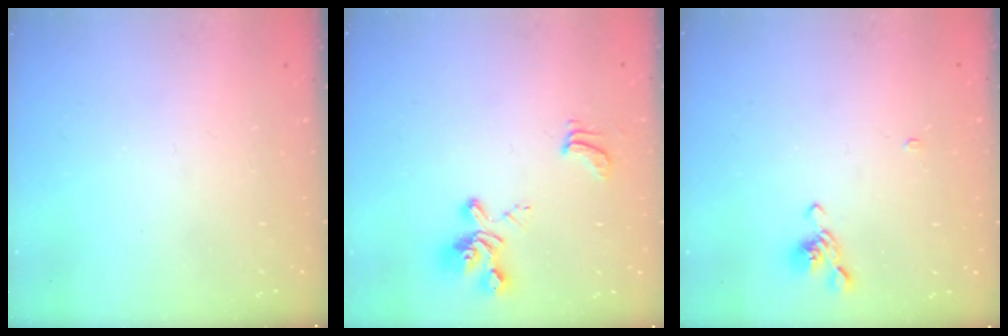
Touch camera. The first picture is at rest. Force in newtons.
{"total": 6.4, "press": 6.3, "slide": 1.2}
{"total": 2.5, "press": 2.4, "slide": 0.7}